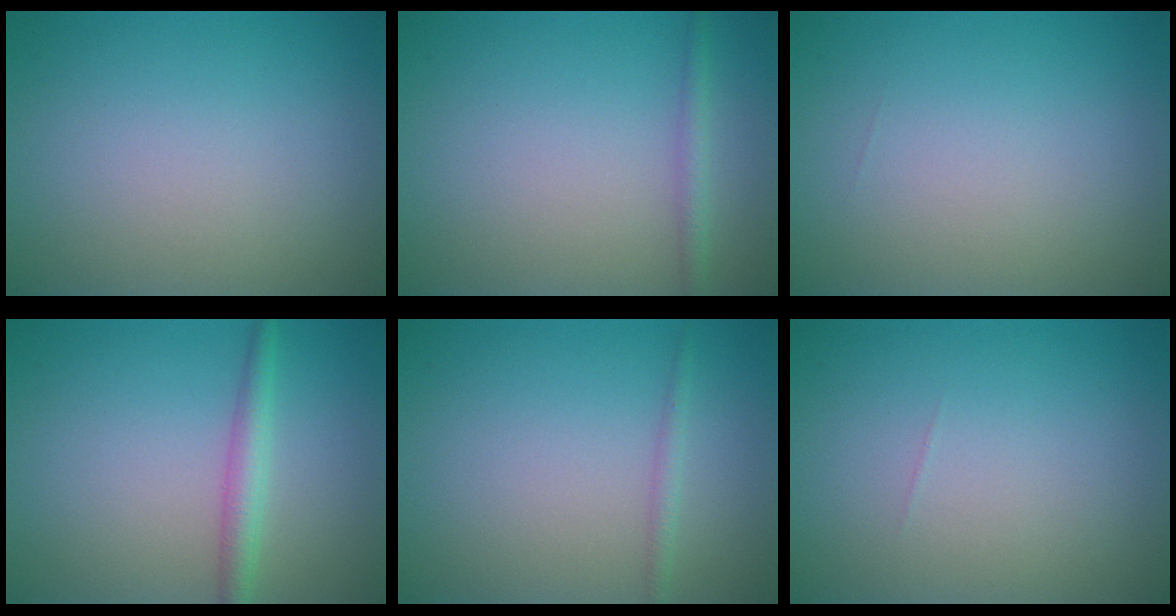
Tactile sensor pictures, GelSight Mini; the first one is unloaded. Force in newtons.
{"total": 1.5, "press": 1.5, "slide": 0.0}
{"total": 0.0}
{"total": 2.4, "press": 2.4, "slide": 0.0}
{"total": 1.1, "press": 1.1, "slide": 0.1}
{"total": 0.0}